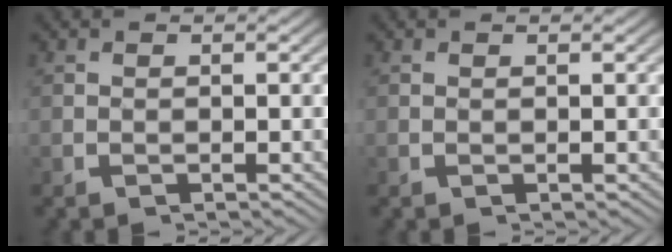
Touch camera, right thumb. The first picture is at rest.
{"total": 0.0}